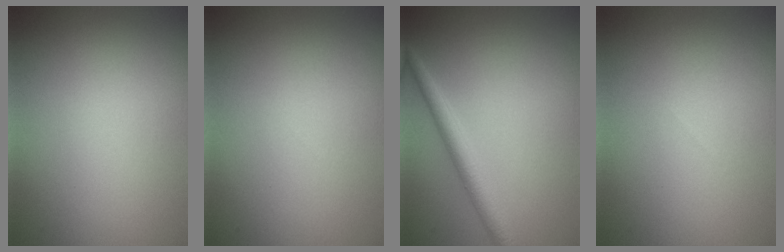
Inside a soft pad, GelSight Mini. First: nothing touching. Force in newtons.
{"total": 0.0}
{"total": 2.7, "press": 2.7, "slide": 0.2}
{"total": 0.0}